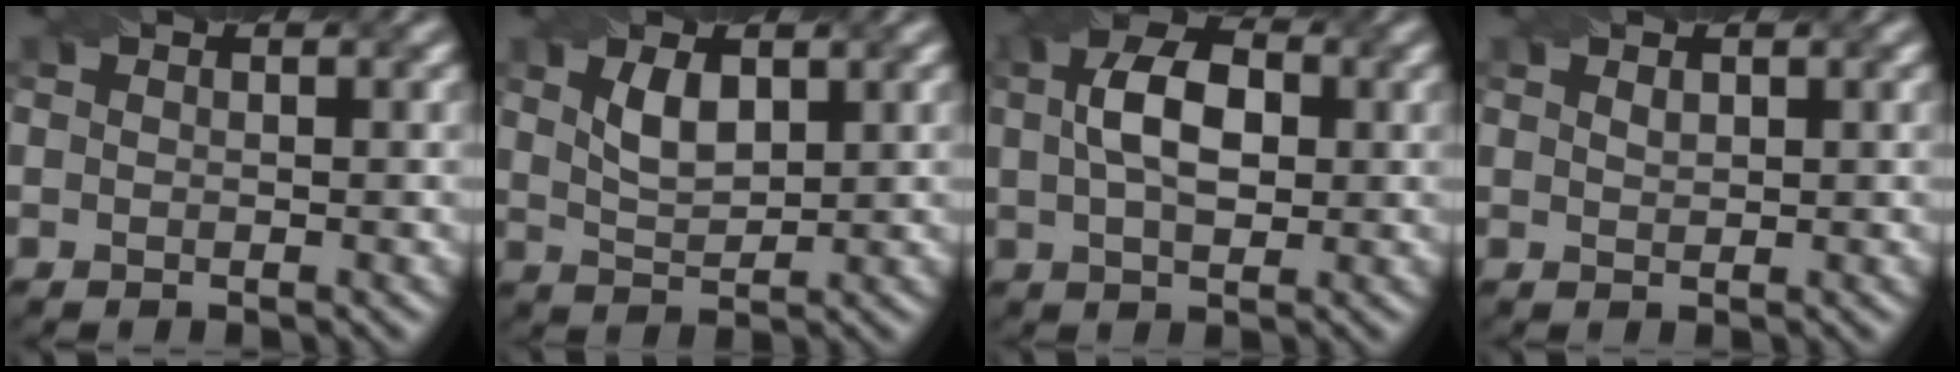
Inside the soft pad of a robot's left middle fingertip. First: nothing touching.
{"total": 2.7, "force": [1.2, 1.3, 2.0], "torque": [-0.045, -0.001, 0.029]}
{"total": 6.0, "force": [1.0, 3.5, 4.7], "torque": [-0.087, 0.013, 0.011]}
{"total": 0.7, "force": [0.5, 0.3, 0.4], "torque": [-0.010, -0.001, 0.012]}